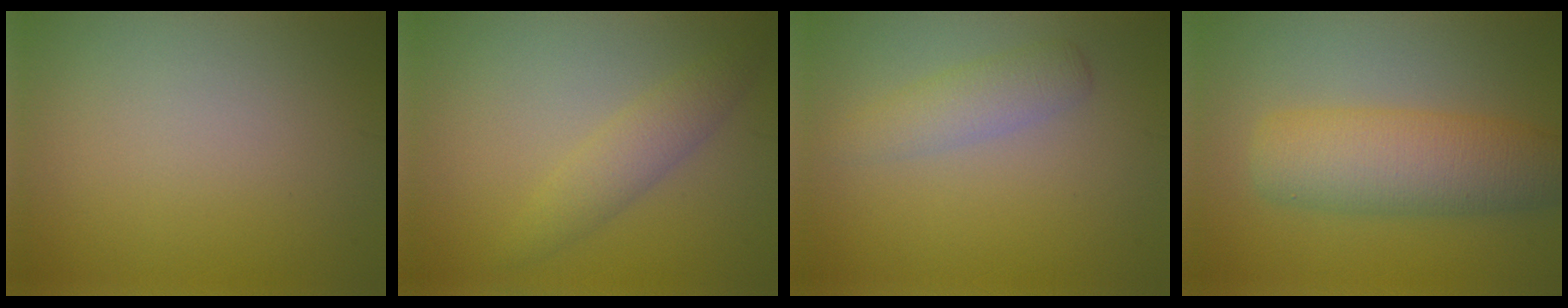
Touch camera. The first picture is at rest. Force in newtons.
{"total": 2.5, "press": 2.5, "slide": 0.1}
{"total": 2.5, "press": 2.5, "slide": 0.0}
{"total": 6.5, "press": 6.5, "slide": 0.2}